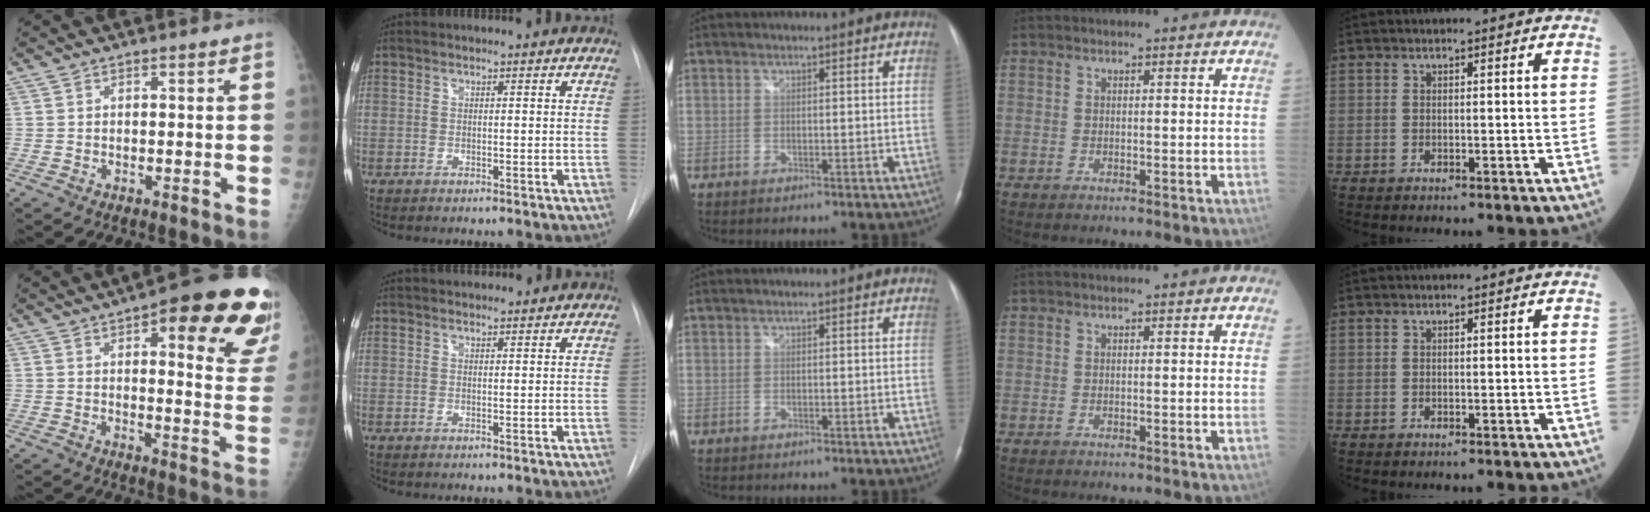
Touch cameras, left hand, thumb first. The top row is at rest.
{"thumb": {"total": 22.1, "force": [11.8, 6.4, 17.5], "torque": [-0.184, -0.039, 0.135]}, "index": {"total": 1.9, "force": [1.7, 0.5, 0.6], "torque": [-0.006, 0.013, 0.025]}}